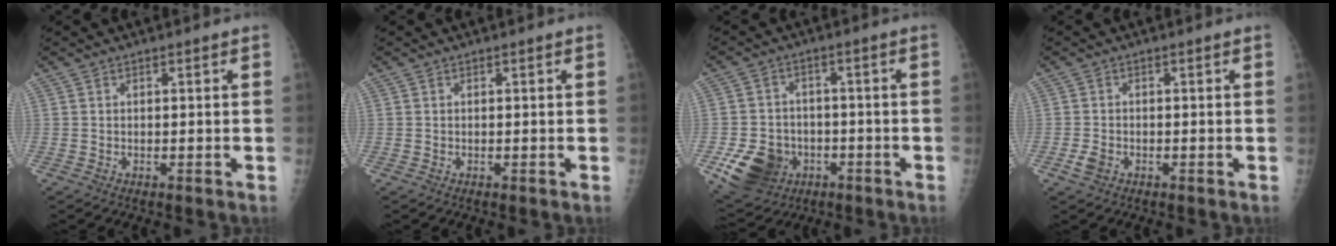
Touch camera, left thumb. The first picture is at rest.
{"total": 0.0}
{"total": 11.4, "force": [-4.0, 9.3, 5.1], "torque": [-0.076, 0.015, -0.055]}
{"total": 2.3, "force": [-1.0, 1.6, 1.3], "torque": [-0.026, 0.002, -0.018]}